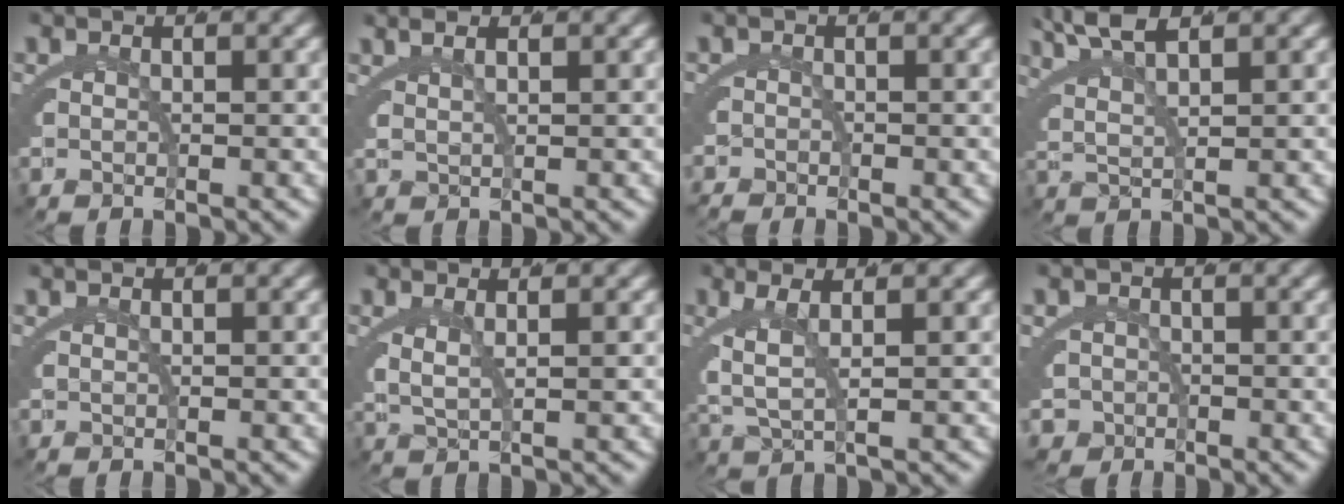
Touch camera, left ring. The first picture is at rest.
{"total": 2.9, "force": [2.2, 0.8, 1.8], "torque": [-0.019, 0.013, 0.036]}
{"total": 1.4, "force": [-1.3, -0.2, -0.5], "torque": [0.018, -0.010, -0.022]}
{"total": 4.5, "force": [3.2, 1.2, 2.9], "torque": [-0.059, 0.007, 0.058]}
{"total": 0.0}
{"total": 2.5, "force": [0.8, 0.6, 2.3], "torque": [-0.049, -0.009, 0.022]}
{"total": 3.9, "force": [0.6, 1.3, 3.6], "torque": [-0.078, -0.007, 0.016]}
{"total": 4.2, "force": [-2.2, 3.6, 0.5], "torque": [-0.017, -0.023, -0.038]}